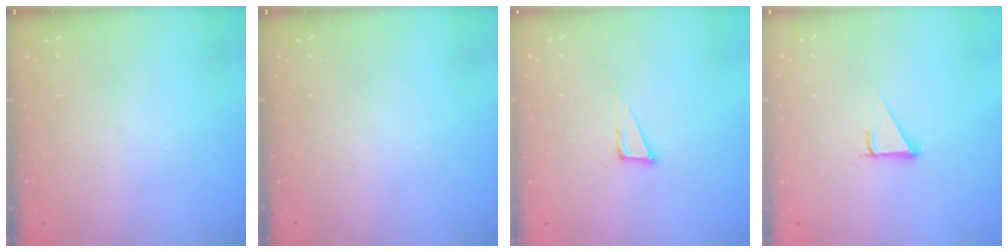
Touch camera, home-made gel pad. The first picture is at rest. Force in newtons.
{"total": 0.0}
{"total": 6.1, "press": 5.5, "slide": 2.7}
{"total": 2.9, "press": 2.9, "slide": 0.1}